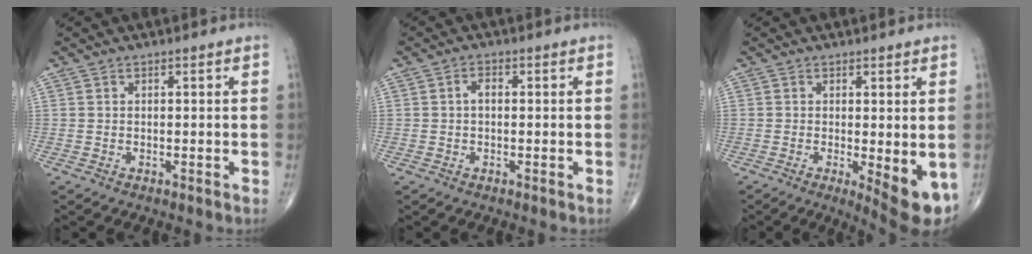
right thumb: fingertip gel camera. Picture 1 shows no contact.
{"total": 2.1, "force": [0.1, 1.2, 1.7], "torque": [-0.029, 0.009, 0.000]}
{"total": 8.3, "force": [-2.0, 2.4, 7.7], "torque": [-0.100, -0.021, -0.023]}